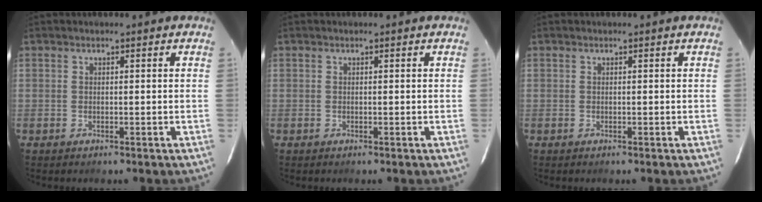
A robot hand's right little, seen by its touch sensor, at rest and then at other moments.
{"total": 0.0}
{"total": 0.0}